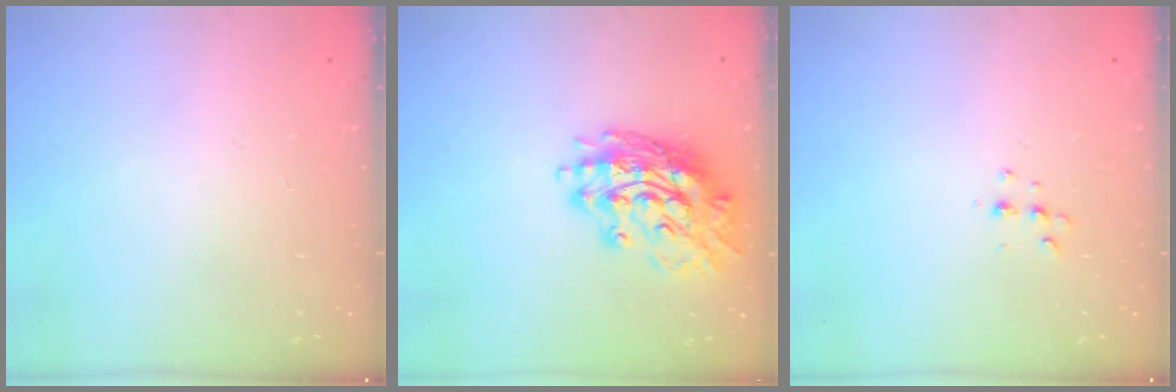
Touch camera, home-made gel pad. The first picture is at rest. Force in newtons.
{"total": 16.9, "press": 16.8, "slide": 1.2}
{"total": 4.3, "press": 4.2, "slide": 0.8}